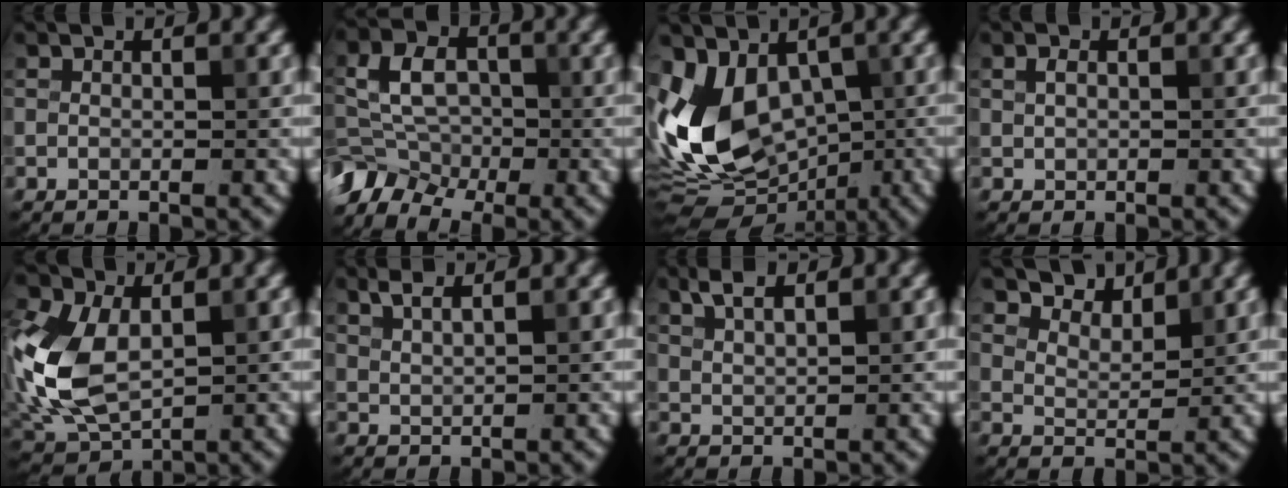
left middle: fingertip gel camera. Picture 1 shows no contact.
{"total": 5.4, "force": [-2.8, 3.8, 2.7], "torque": [-0.053, 0.007, -0.066]}
{"total": 10.6, "force": [-0.4, 7.2, 7.8], "torque": [-0.155, -0.008, -0.019]}
{"total": 0.9, "force": [0.3, 0.7, 0.5], "torque": [-0.011, 0.000, 0.005]}
{"total": 8.5, "force": [0.1, 5.7, 6.4], "torque": [-0.158, -0.003, 0.004]}
{"total": 1.7, "force": [1.3, 0.5, 1.0], "torque": [-0.017, 0.004, 0.025]}
{"total": 2.1, "force": [1.5, 0.7, 1.3], "torque": [-0.026, 0.003, 0.032]}
{"total": 3.6, "force": [3.2, 1.3, 1.0], "torque": [-0.027, -0.011, 0.059]}